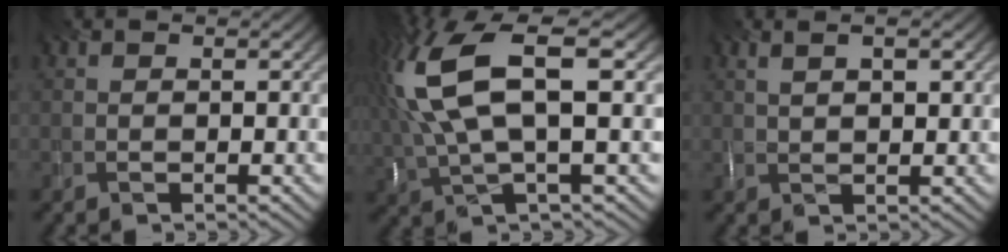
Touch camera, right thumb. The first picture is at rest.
{"total": 13.5, "force": [3.3, 4.5, 12.3], "torque": [-0.297, 0.022, 0.066]}
{"total": 4.0, "force": [1.8, 1.2, 3.4], "torque": [-0.060, 0.005, 0.036]}